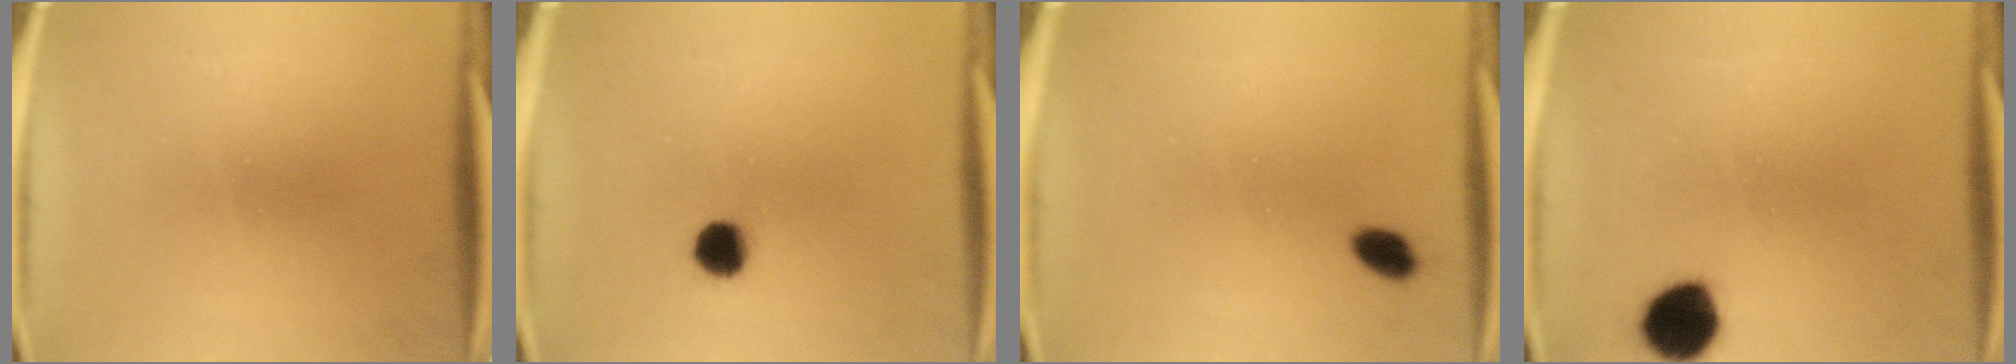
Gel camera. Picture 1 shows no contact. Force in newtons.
{"total": 4.8}
{"total": 2.9}
{"total": 8.3}